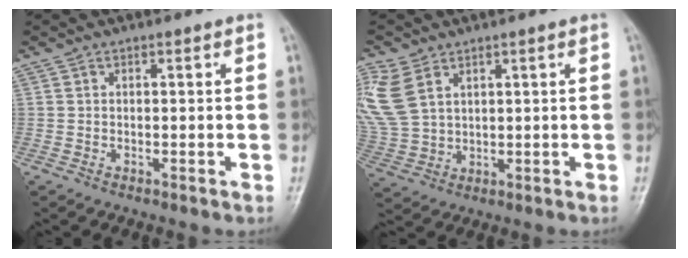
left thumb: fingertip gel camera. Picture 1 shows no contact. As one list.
[{"total": 10.6, "force": [4.6, 7.1, 6.3], "torque": [-0.153, -0.007, 0.107]}]